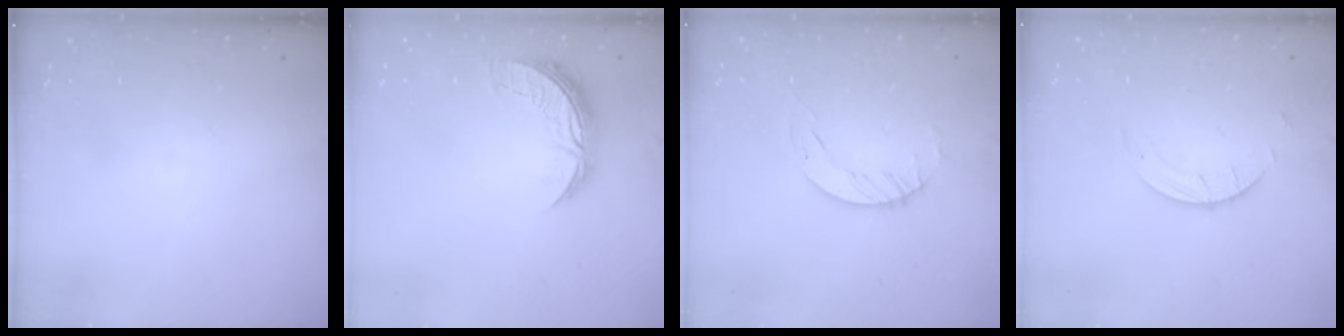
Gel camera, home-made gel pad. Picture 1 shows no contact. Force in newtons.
{"total": 7.5, "press": 7.5, "slide": 0.5}
{"total": 3.5, "press": 3.5, "slide": 0.4}
{"total": 1.5, "press": 1.5, "slide": 0.1}